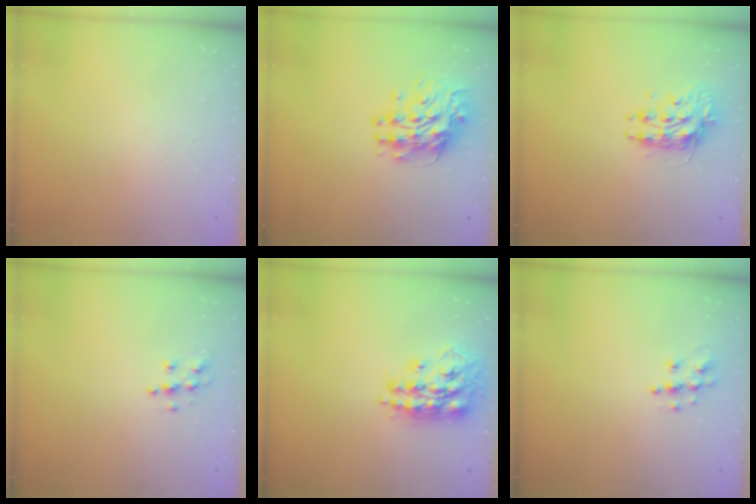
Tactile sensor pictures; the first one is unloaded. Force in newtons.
{"total": 12.5, "press": 12.5, "slide": 1.1}
{"total": 9.2, "press": 9.2, "slide": 0.7}
{"total": 6.2, "press": 6.2, "slide": 0.2}
{"total": 17.5, "press": 17.5, "slide": 1.2}
{"total": 7.4, "press": 7.4, "slide": 0.2}